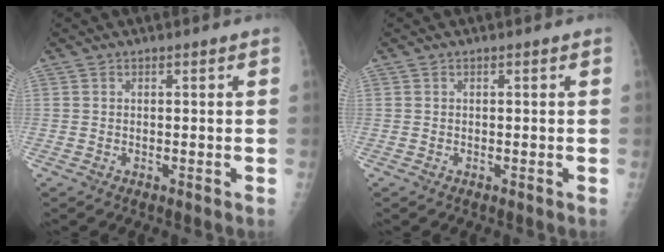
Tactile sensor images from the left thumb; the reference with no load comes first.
{"total": 0.0}